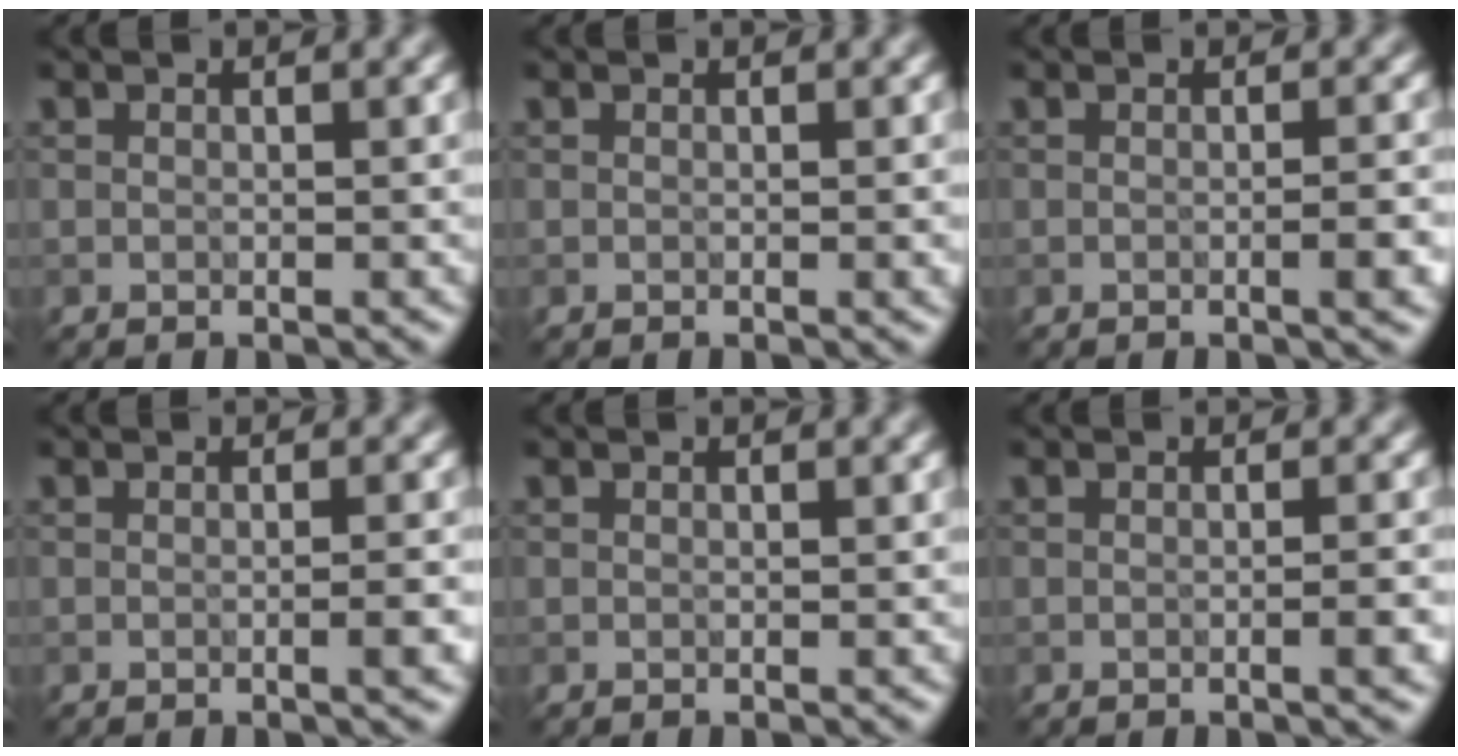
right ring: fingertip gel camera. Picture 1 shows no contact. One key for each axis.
{"total": 0.8, "fx": 0.0, "fy": 0.1, "fz": 0.7, "tx": -0.007, "ty": 0.001, "tz": -0.001}
{"total": 2.6, "fx": -0.5, "fy": 0.5, "fz": 2.5, "tx": -0.028, "ty": 0.004, "tz": -0.009}
{"total": 2.1, "fx": -0.4, "fy": 0.4, "fz": 2.0, "tx": -0.023, "ty": 0.002, "tz": -0.009}
{"total": 0.0}
{"total": 2.2, "fx": -0.4, "fy": 0.5, "fz": 2.1, "tx": -0.023, "ty": 0.003, "tz": -0.009}